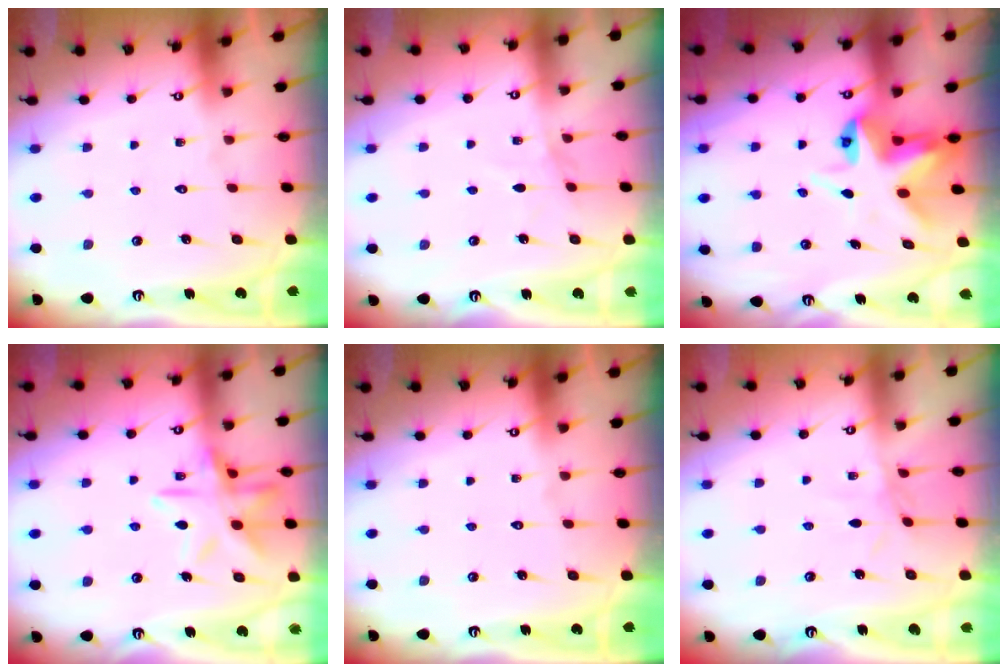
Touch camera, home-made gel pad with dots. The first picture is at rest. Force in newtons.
{"total": 4.3, "press": 4.3, "slide": 0.4}
{"total": 6.2, "press": 6.2, "slide": 0.5}
{"total": 13.8, "press": 13.8, "slide": 1.1}
{"total": 0.0}
{"total": 3.3, "press": 3.3, "slide": 0.1}